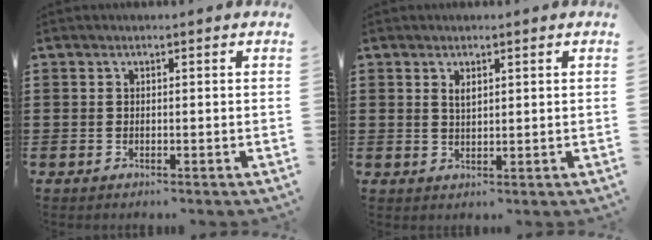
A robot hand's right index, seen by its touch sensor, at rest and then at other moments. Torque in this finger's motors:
{"motor_torque": [0.30, 0.27, 0.04, 0.04]}